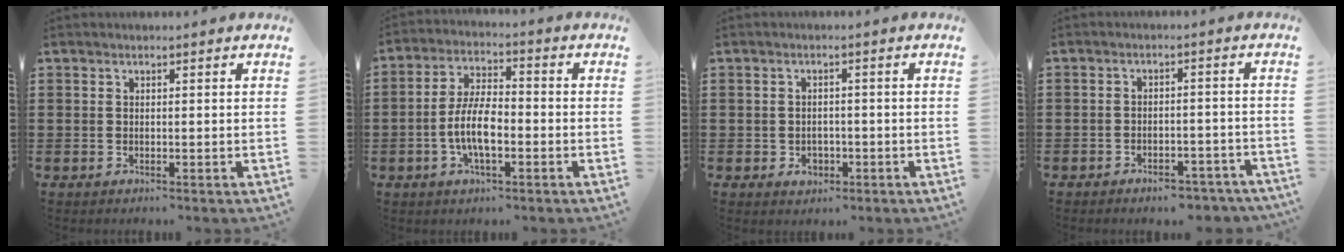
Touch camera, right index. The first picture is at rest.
{"total": 7.7, "force": [-2.1, 2.9, 6.8], "torque": [-0.152, -0.004, -0.045]}
{"total": 2.1, "force": [-0.9, 1.7, 0.9], "torque": [-0.022, 0.001, -0.020]}
{"total": 3.6, "force": [-3.5, 0.6, 0.6], "torque": [-0.011, 0.005, -0.071]}